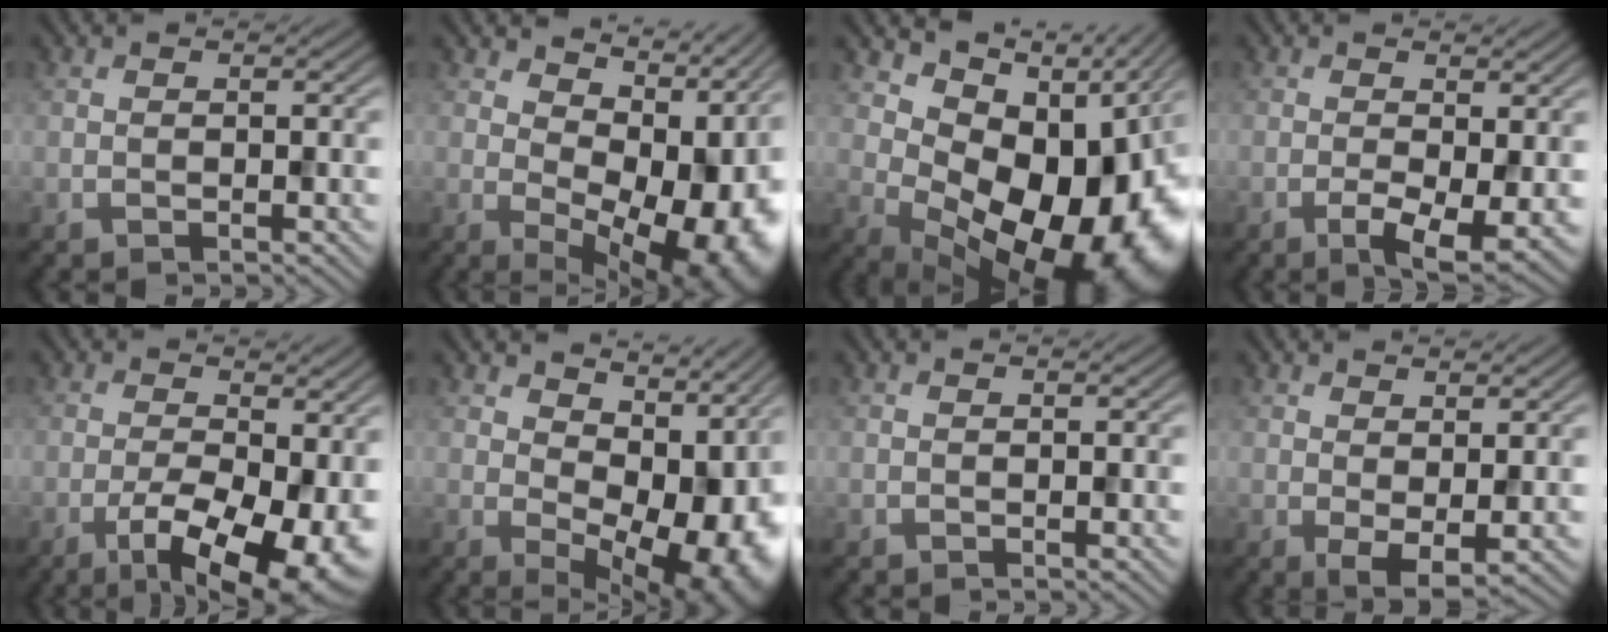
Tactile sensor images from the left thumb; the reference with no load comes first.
{"total": 13.7, "force": [2.9, 8.2, 10.6], "torque": [-0.123, -0.013, 0.074]}
{"total": 15.5, "force": [1.2, 10.2, 11.7], "torque": [-0.149, -0.023, 0.049]}
{"total": 3.7, "force": [-0.7, 1.0, 3.5], "torque": [-0.060, -0.012, -0.012]}
{"total": 11.3, "force": [-4.3, 4.3, 9.6], "torque": [-0.146, -0.013, -0.066]}
{"total": 12.5, "force": [3.5, 7.2, 9.6], "torque": [-0.104, -0.013, 0.074]}
{"total": 0.0}
{"total": 2.6, "force": [0.7, 1.1, 2.3], "torque": [-0.045, -0.009, 0.016]}